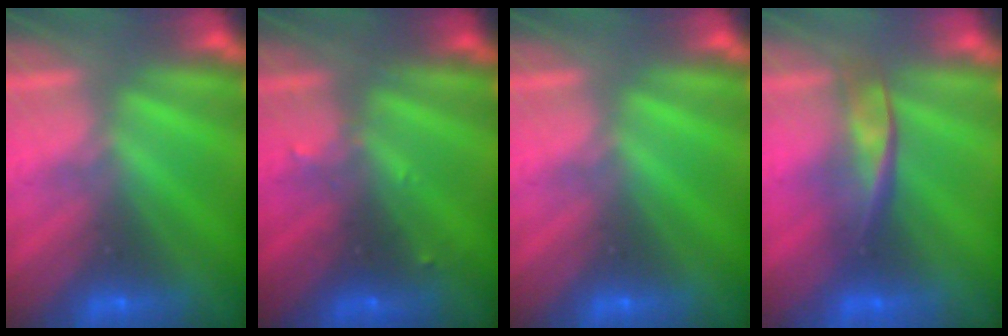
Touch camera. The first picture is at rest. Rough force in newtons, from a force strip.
{"total": 2.5}
{"total": 0.0}
{"total": 2.3}